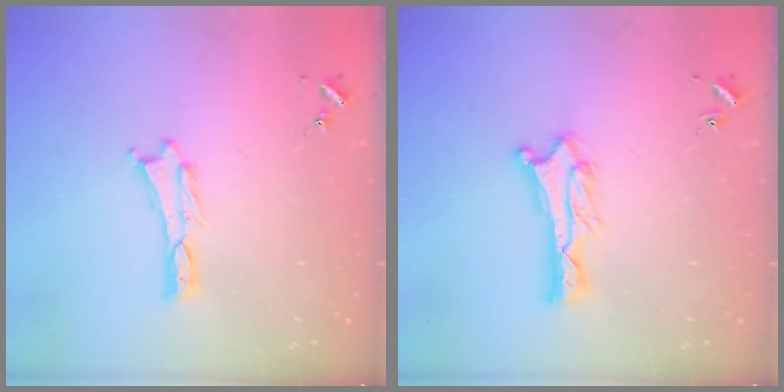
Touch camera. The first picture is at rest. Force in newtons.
{"total": 1.2, "press": 1.1, "slide": 0.1}